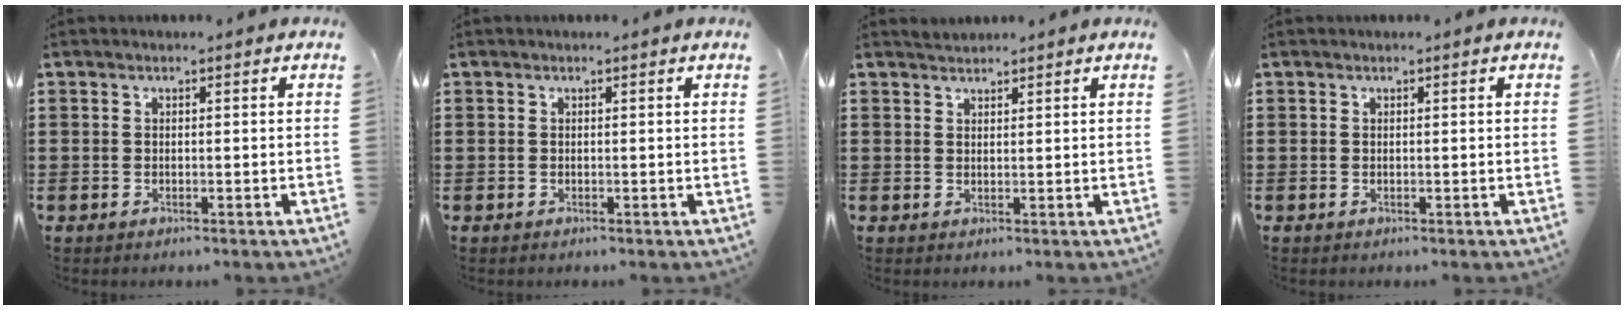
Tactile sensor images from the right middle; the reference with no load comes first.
{"total": 0.0}
{"total": 1.4, "force": [1.4, 0.3, -0.1], "torque": [-0.002, 0.004, 0.027]}
{"total": 0.0}